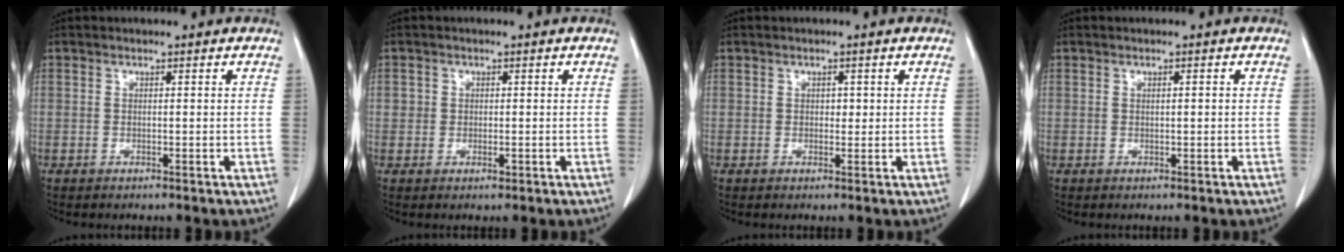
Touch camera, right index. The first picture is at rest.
{"total": 1.6, "force": [-0.2, 1.3, 0.8], "torque": [-0.010, 0.001, -0.002]}
{"total": 1.2, "force": [0.2, 0.9, 0.8], "torque": [-0.008, 0.001, 0.003]}
{"total": 0.6, "force": [0.1, 0.1, 0.6], "torque": [-0.012, 0.000, 0.003]}